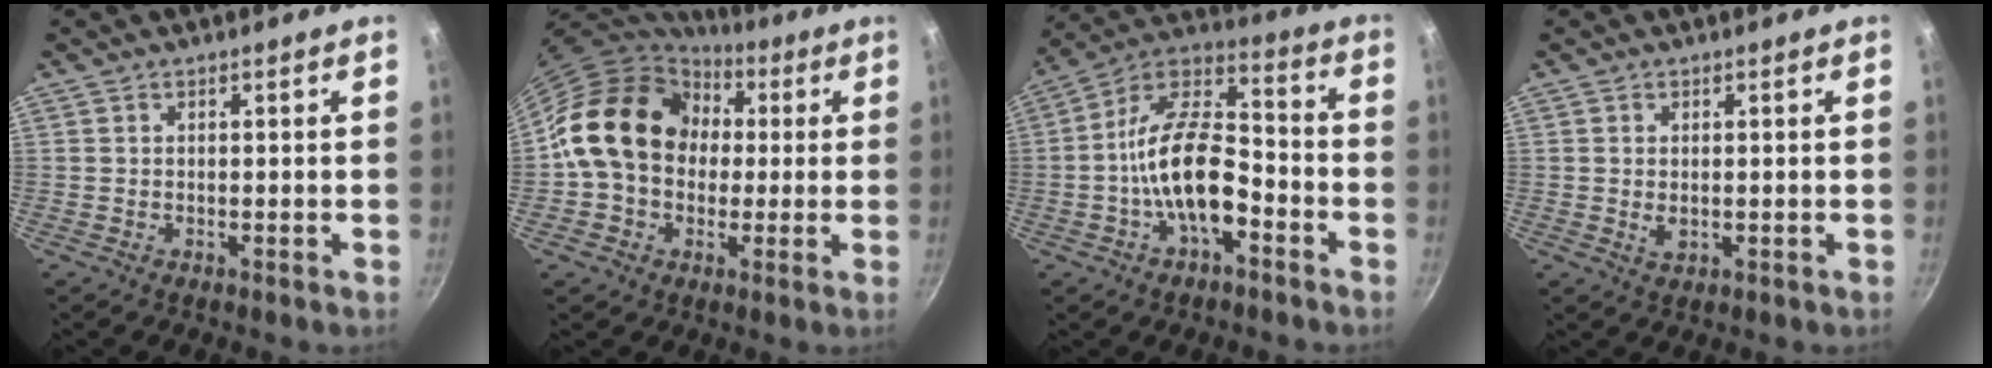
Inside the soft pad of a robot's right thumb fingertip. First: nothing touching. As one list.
[{"total": 18.4, "force": [2.2, 14.8, 10.7], "torque": [-0.156, 0.038, 0.029]}, {"total": 16.4, "force": [-4.8, 8.2, 13.3], "torque": [-0.213, 0.052, -0.100]}, {"total": 2.2, "force": [0.0, 1.3, 1.7], "torque": [-0.030, -0.003, 0.003]}]